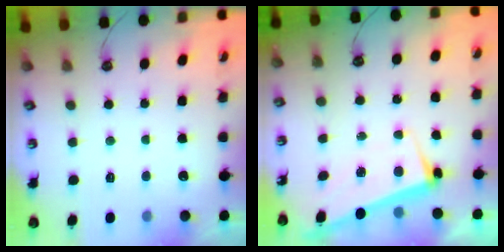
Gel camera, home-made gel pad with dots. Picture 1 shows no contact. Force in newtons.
{"total": 2.6, "press": 2.5, "slide": 0.7}